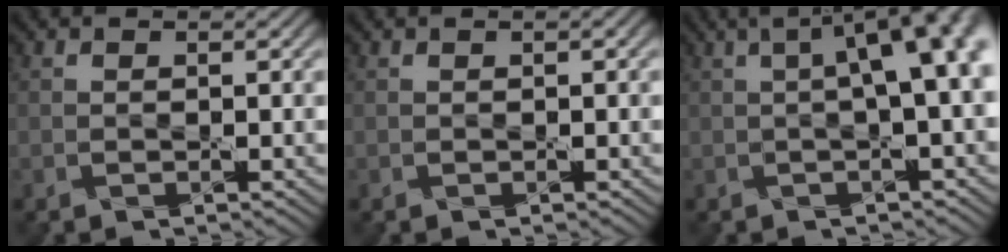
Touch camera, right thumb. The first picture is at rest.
{"total": 1.0, "force": [0.5, 0.2, 0.9], "torque": [-0.018, 0.002, 0.002]}
{"total": 10.2, "force": [1.5, 3.3, 9.6], "torque": [-0.094, 0.036, 0.007]}